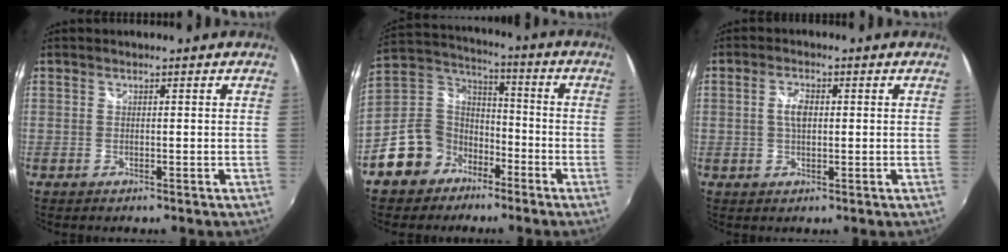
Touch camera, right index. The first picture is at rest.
{"total": 12.4, "force": [-7.2, 9.4, 3.4], "torque": [-0.095, 0.040, -0.123]}
{"total": 3.3, "force": [0.4, 1.7, 2.8], "torque": [-0.055, 0.009, 0.009]}